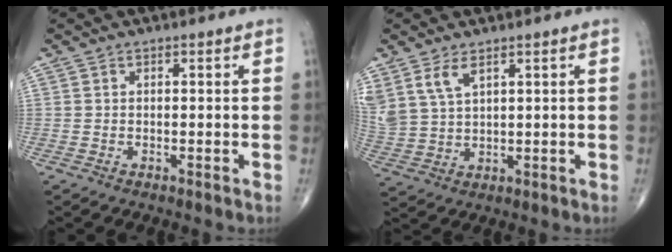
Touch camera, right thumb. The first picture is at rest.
{"total": 7.2, "force": [4.2, 3.5, 4.7], "torque": [-0.100, -0.011, 0.097]}